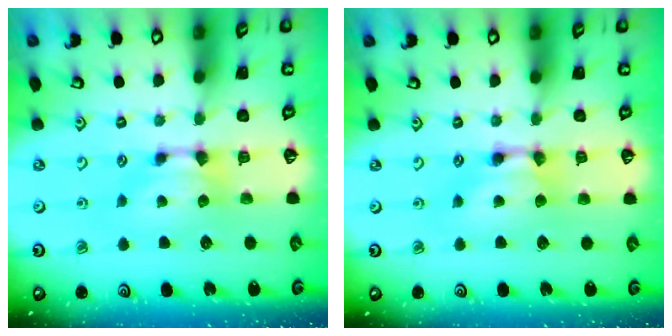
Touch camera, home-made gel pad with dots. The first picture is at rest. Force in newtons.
{"total": 1.8, "press": 1.7, "slide": 0.0}